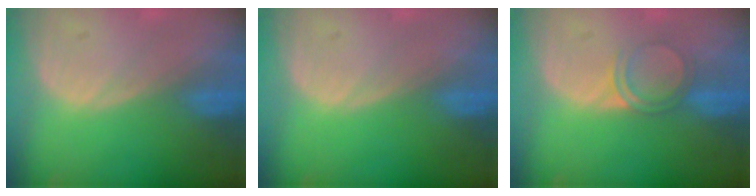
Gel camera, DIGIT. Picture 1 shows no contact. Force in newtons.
{"total": 0.0}
{"total": 3.2, "press": 2.9, "slide": 1.2}